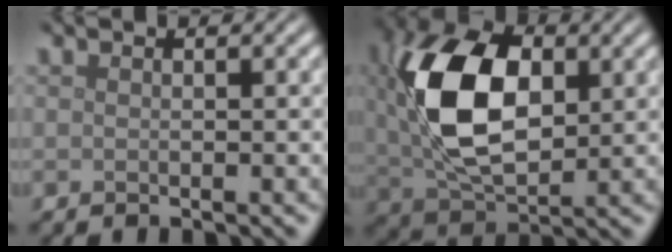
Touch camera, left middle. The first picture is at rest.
{"total": 11.2, "force": [1.6, 6.5, 9.0], "torque": [-0.192, 0.010, 0.029]}